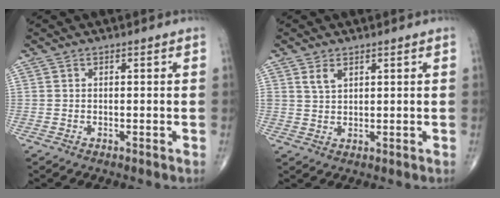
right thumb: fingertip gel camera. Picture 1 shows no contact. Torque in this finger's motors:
{"motor_torque": [0.02, 0.01, 0.32, 0.34, 0.01]}